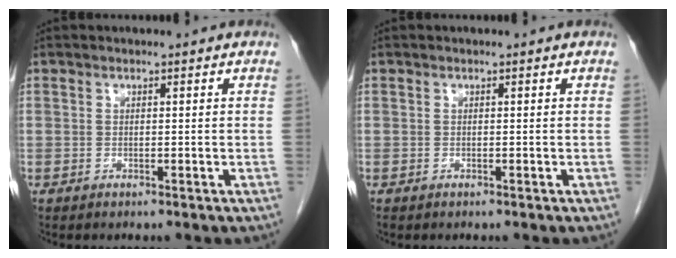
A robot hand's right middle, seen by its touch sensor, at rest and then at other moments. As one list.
[{"total": 0.0}]